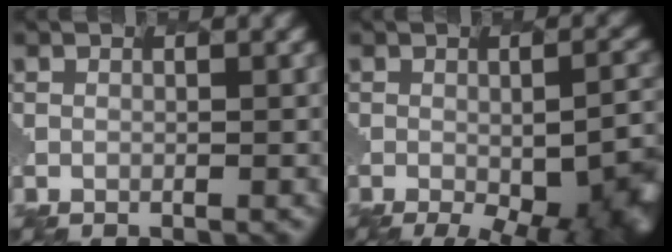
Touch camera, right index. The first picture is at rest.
{"total": 12.1, "force": [-5.4, 4.7, 9.7], "torque": [-0.105, -0.023, -0.059]}